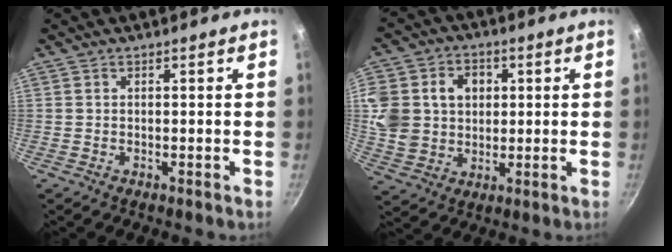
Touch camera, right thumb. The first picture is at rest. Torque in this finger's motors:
{"motor_torque": [1.76, 1.97, 1.35, 0.43, 0.08]}